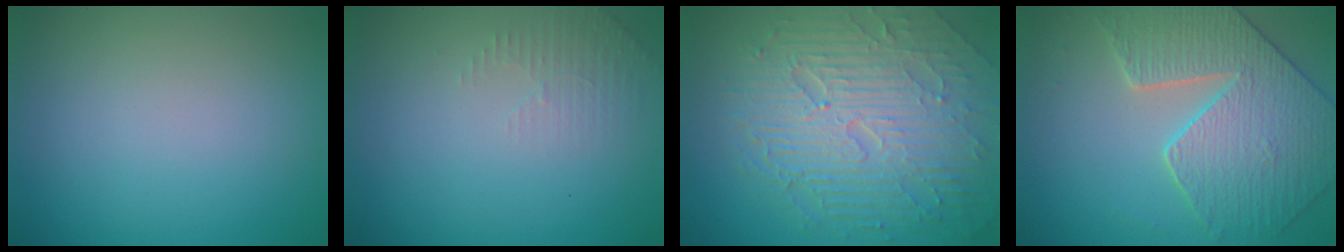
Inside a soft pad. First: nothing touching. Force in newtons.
{"total": 1.5, "press": 1.5, "slide": 0.4}
{"total": 9.4, "press": 6.2, "slide": 7.1}
{"total": 5.3, "press": 5.0, "slide": 1.8}